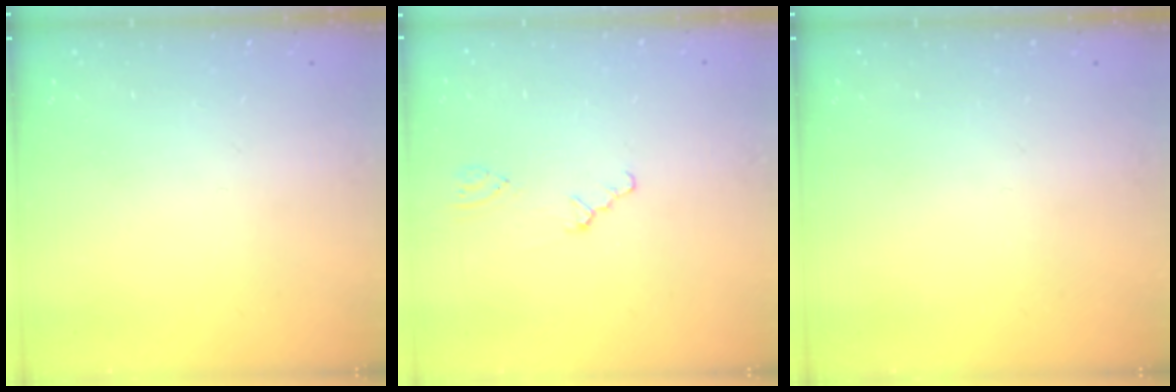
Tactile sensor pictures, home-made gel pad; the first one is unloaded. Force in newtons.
{"total": 0.0}
{"total": 0.0}